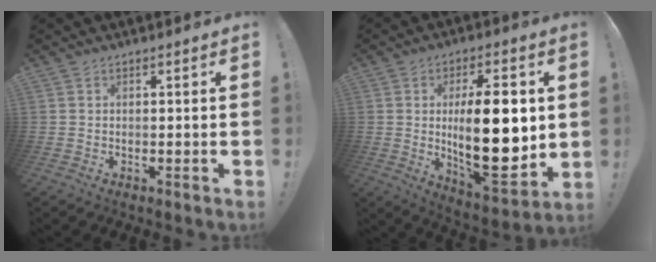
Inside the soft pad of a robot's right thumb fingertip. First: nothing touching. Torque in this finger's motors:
{"motor_torque": [2.55, 2.46, 2.21, 0.03, 0.16]}